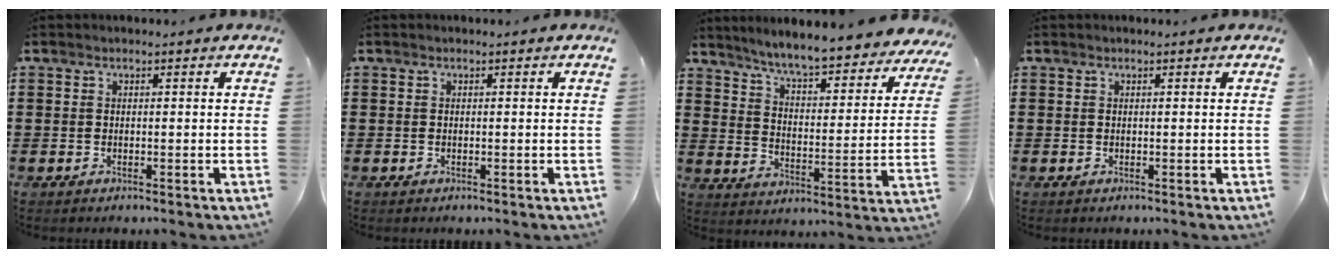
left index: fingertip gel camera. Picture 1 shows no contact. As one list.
[{"total": 0.0}, {"total": 5.8, "force": [5.4, -0.5, 2.2], "torque": [-0.067, -0.044, 0.085]}, {"total": 0.0}]